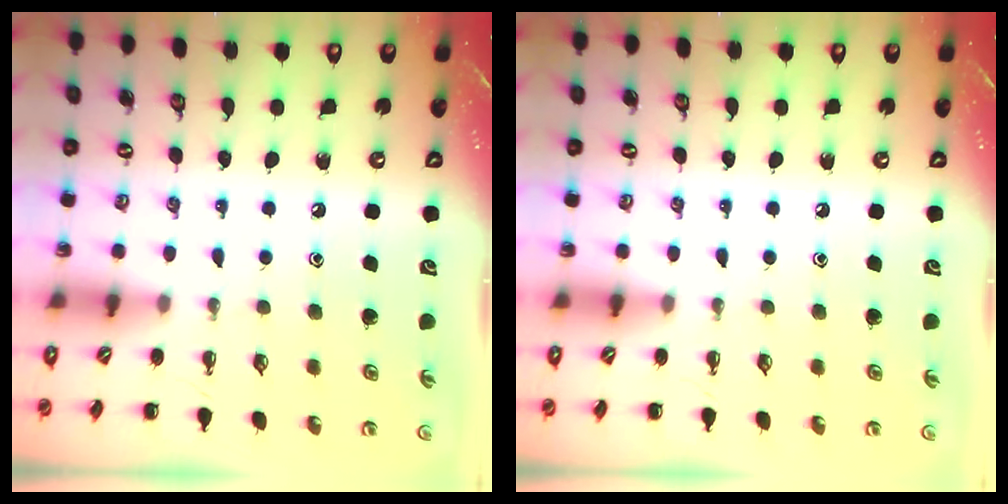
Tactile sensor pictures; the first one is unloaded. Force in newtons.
{"total": 0.0}